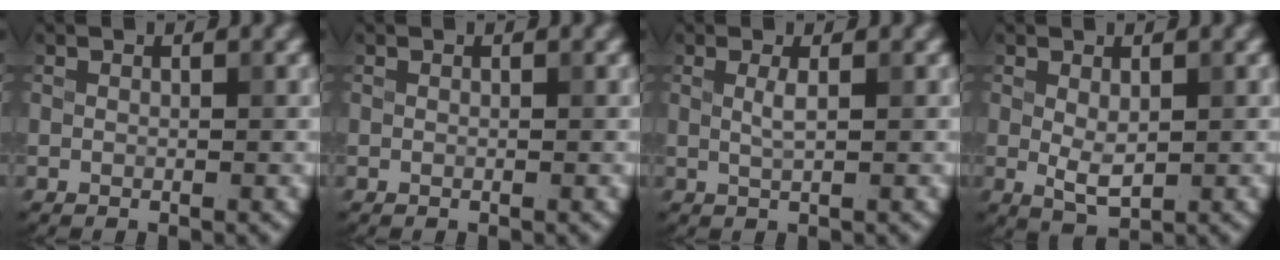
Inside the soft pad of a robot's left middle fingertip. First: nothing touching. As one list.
[{"total": 0.0}, {"total": 1.3, "force": [0.3, 0.3, 1.2], "torque": [-0.023, 0.000, 0.004]}, {"total": 2.3, "force": [0.2, 1.1, 2.0], "torque": [-0.039, -0.004, 0.008]}]